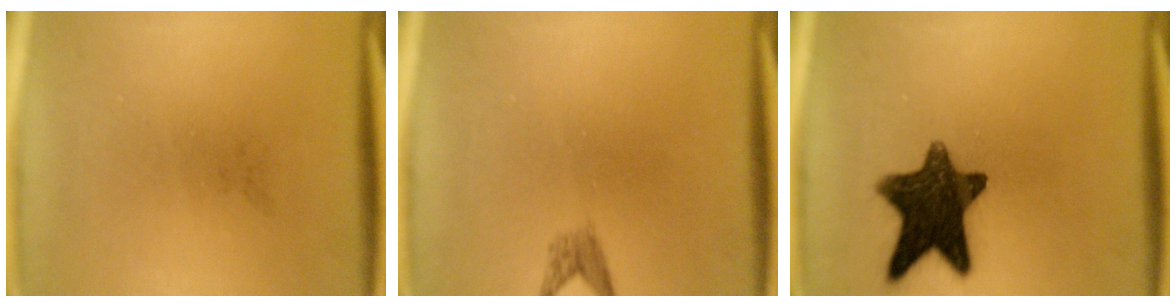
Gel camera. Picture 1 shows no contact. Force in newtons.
{"total": 1.4}
{"total": 12.9}